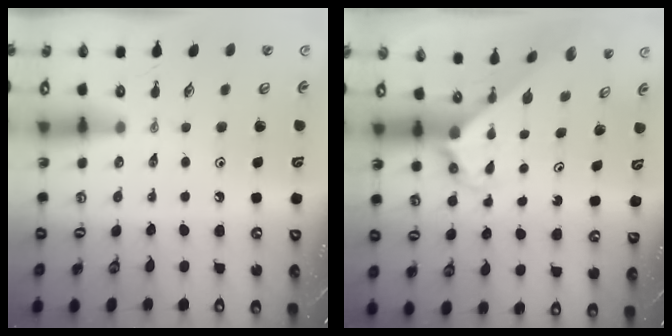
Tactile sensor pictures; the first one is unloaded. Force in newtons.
{"total": 3.4, "press": 3.4, "slide": 0.3}